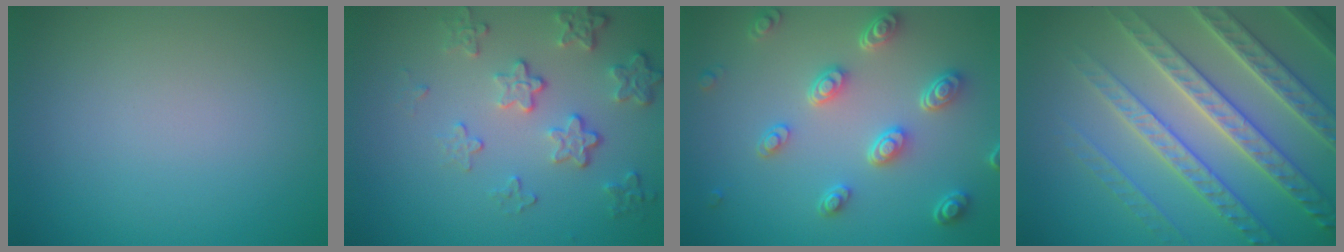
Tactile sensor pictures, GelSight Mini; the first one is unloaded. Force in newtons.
{"total": 4.2, "press": 3.2, "slide": 2.8}
{"total": 4.6, "press": 3.7, "slide": 2.8}
{"total": 7.0, "press": 6.8, "slide": 1.7}